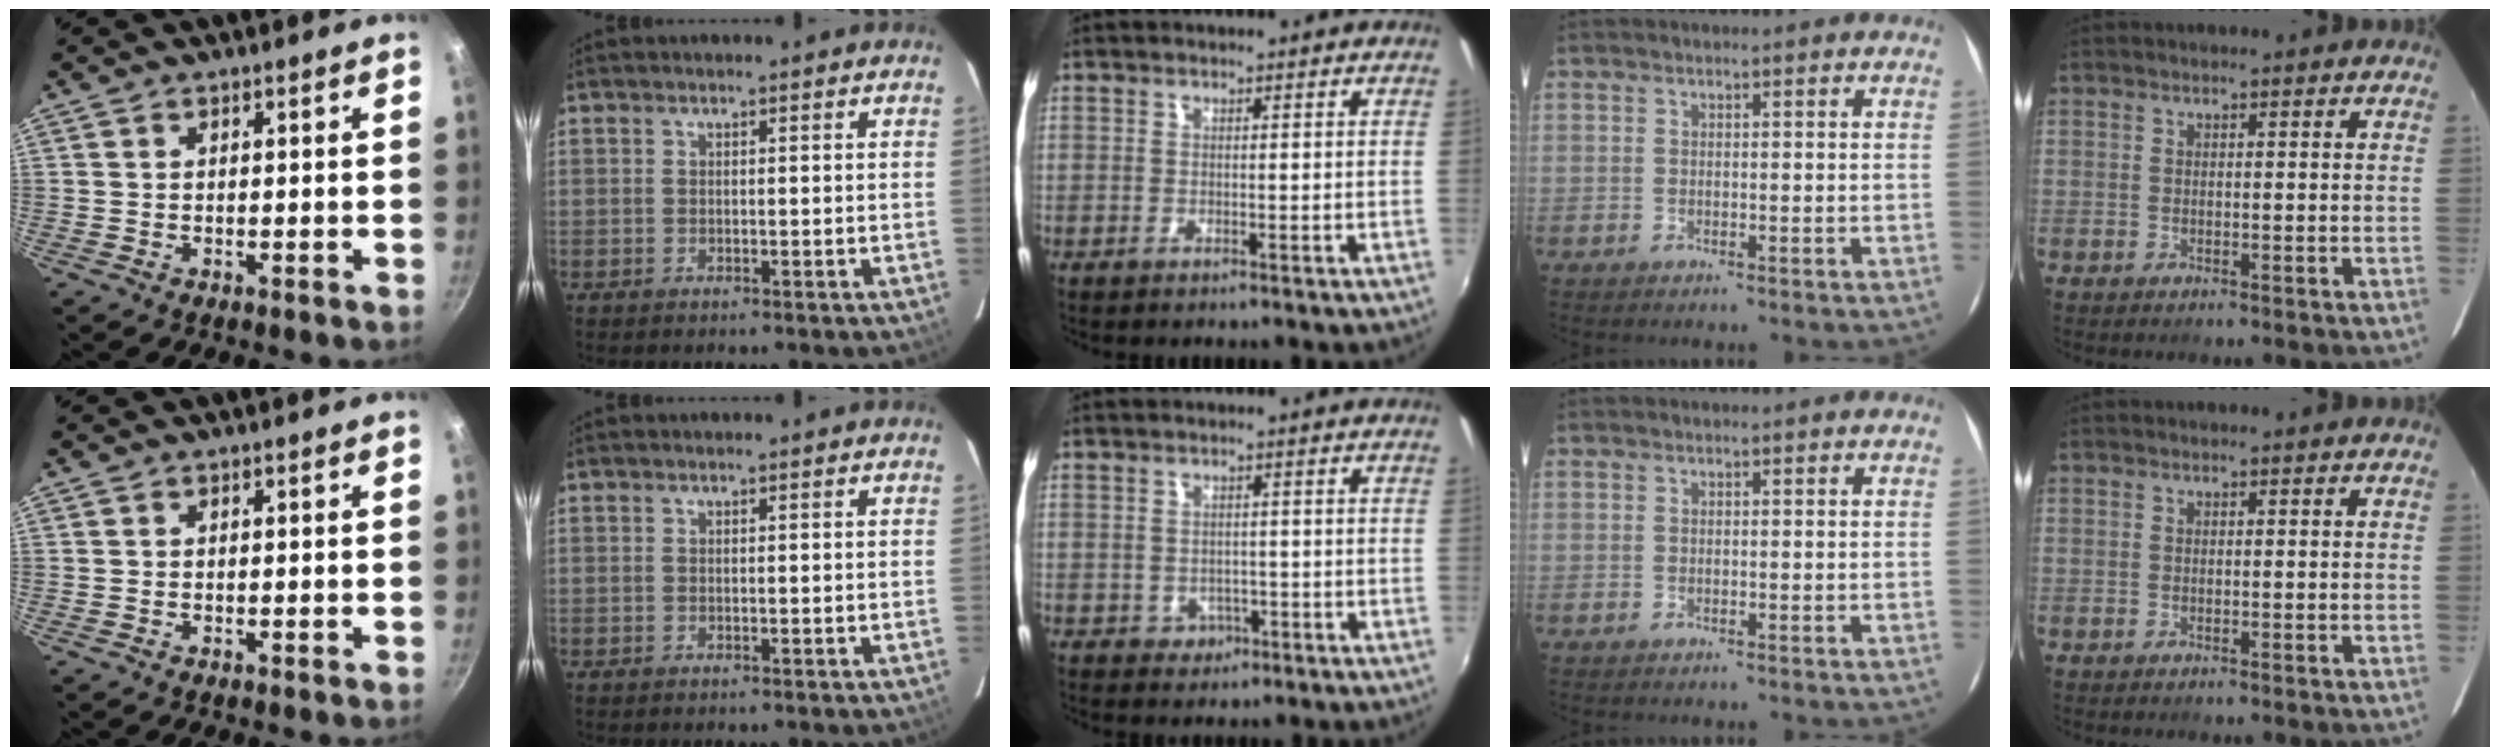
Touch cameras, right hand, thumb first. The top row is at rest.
{"middle": {"total": 2.8, "force": [-0.9, 2.6, 0.5], "torque": [-0.014, 0.001, -0.008]}}